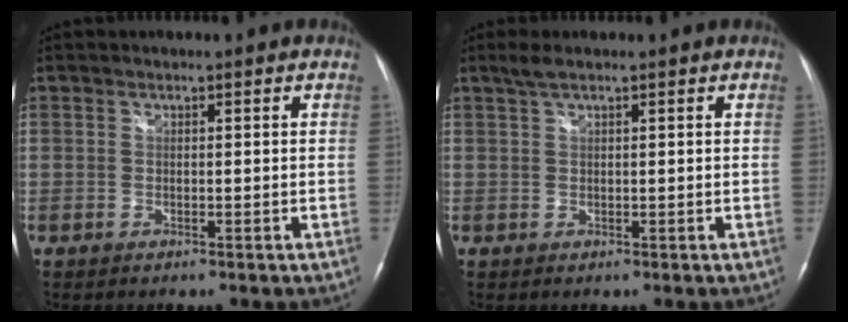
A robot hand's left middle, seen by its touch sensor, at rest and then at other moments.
{"total": 1.9, "force": [1.4, 0.2, 1.3], "torque": [-0.036, 0.013, 0.029]}